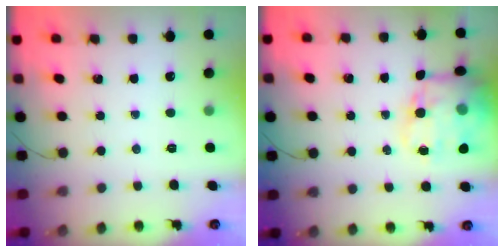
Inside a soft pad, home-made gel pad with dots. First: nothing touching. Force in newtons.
{"total": 16.6, "press": 16.3, "slide": 3.4}